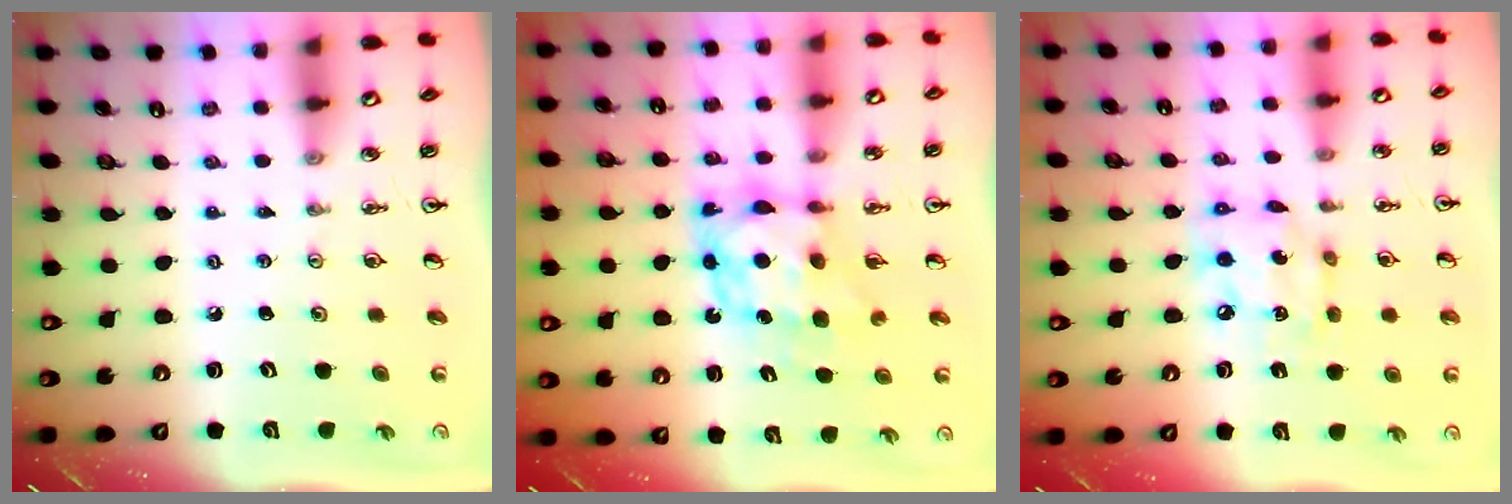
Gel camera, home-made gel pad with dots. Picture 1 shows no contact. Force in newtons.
{"total": 8.0, "press": 8.0, "slide": 0.7}
{"total": 11.4, "press": 11.3, "slide": 1.2}